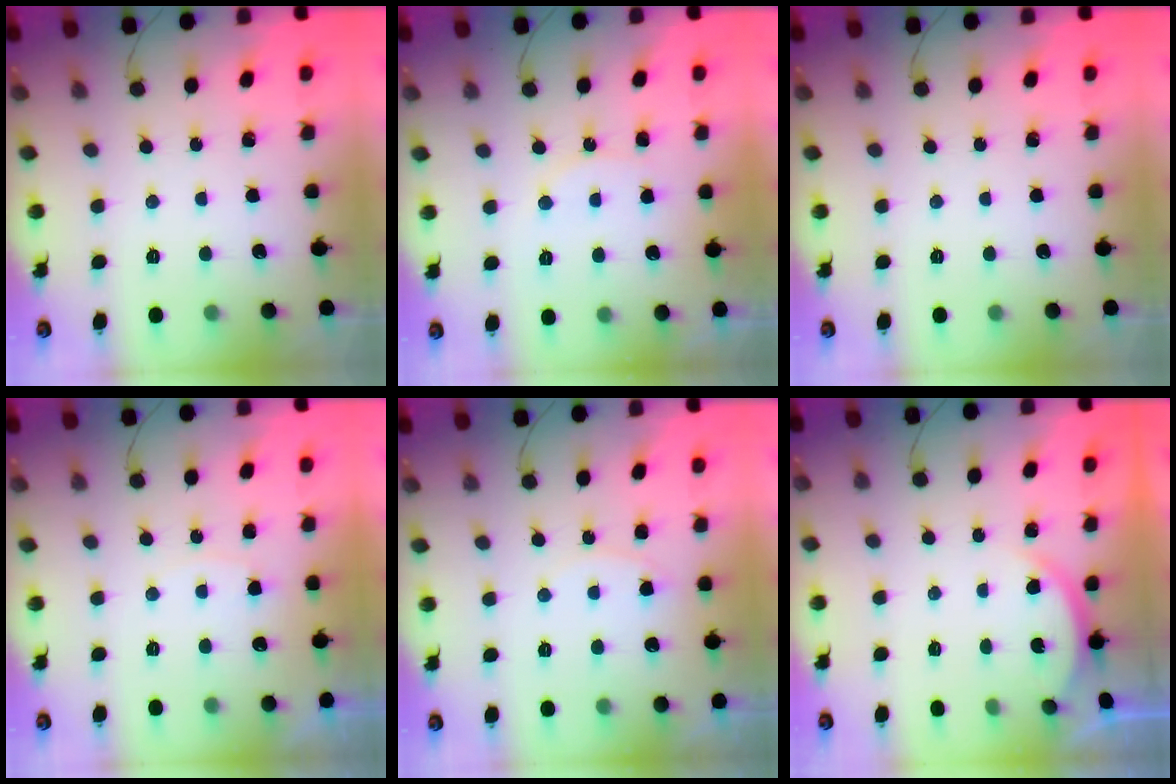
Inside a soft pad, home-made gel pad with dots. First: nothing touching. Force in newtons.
{"total": 7.0, "press": 7.0, "slide": 0.6}
{"total": 0.0}
{"total": 4.6, "press": 4.6, "slide": 0.3}
{"total": 5.6, "press": 5.6, "slide": 0.6}
{"total": 2.4, "press": 2.4, "slide": 0.3}